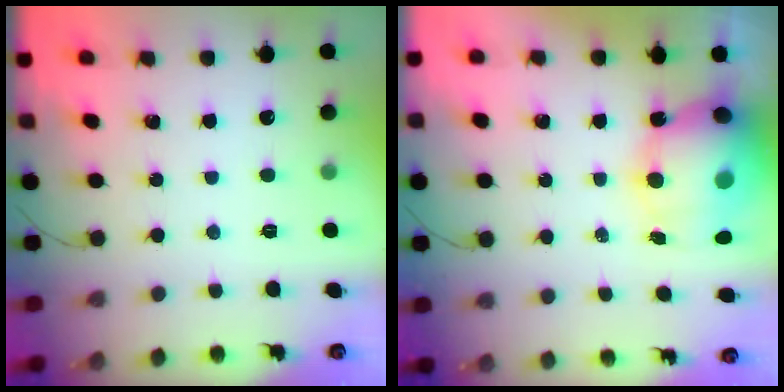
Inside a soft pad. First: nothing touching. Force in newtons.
{"total": 13.7, "press": 13.3, "slide": 3.3}